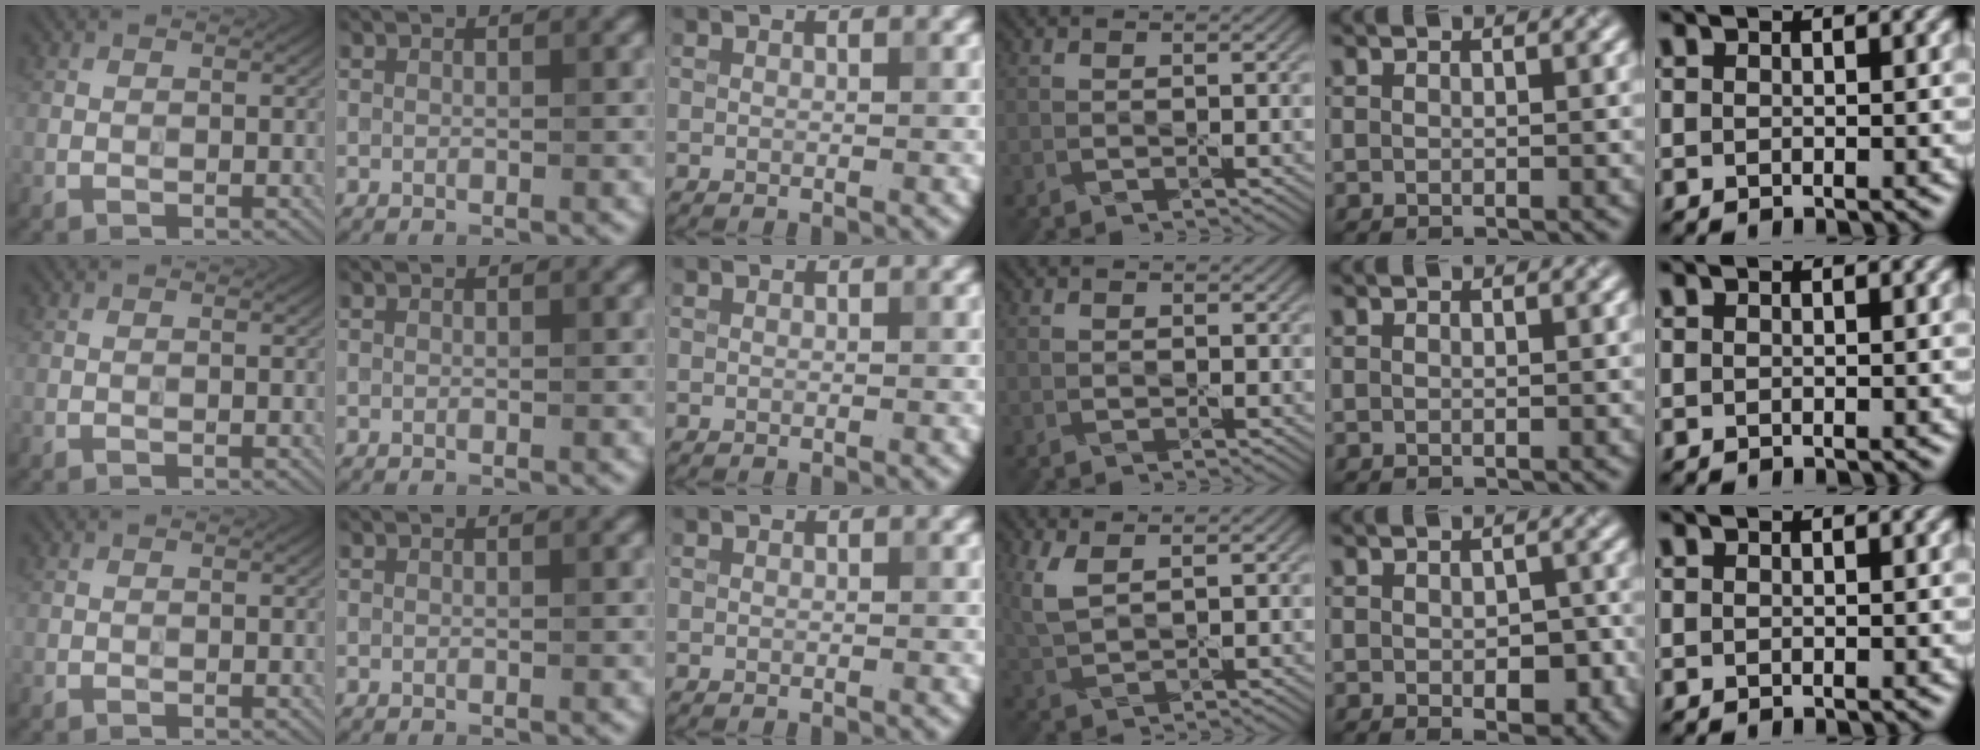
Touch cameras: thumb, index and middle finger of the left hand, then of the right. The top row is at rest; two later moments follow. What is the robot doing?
{"motion": "peel", "object": "lint roller sheet"}